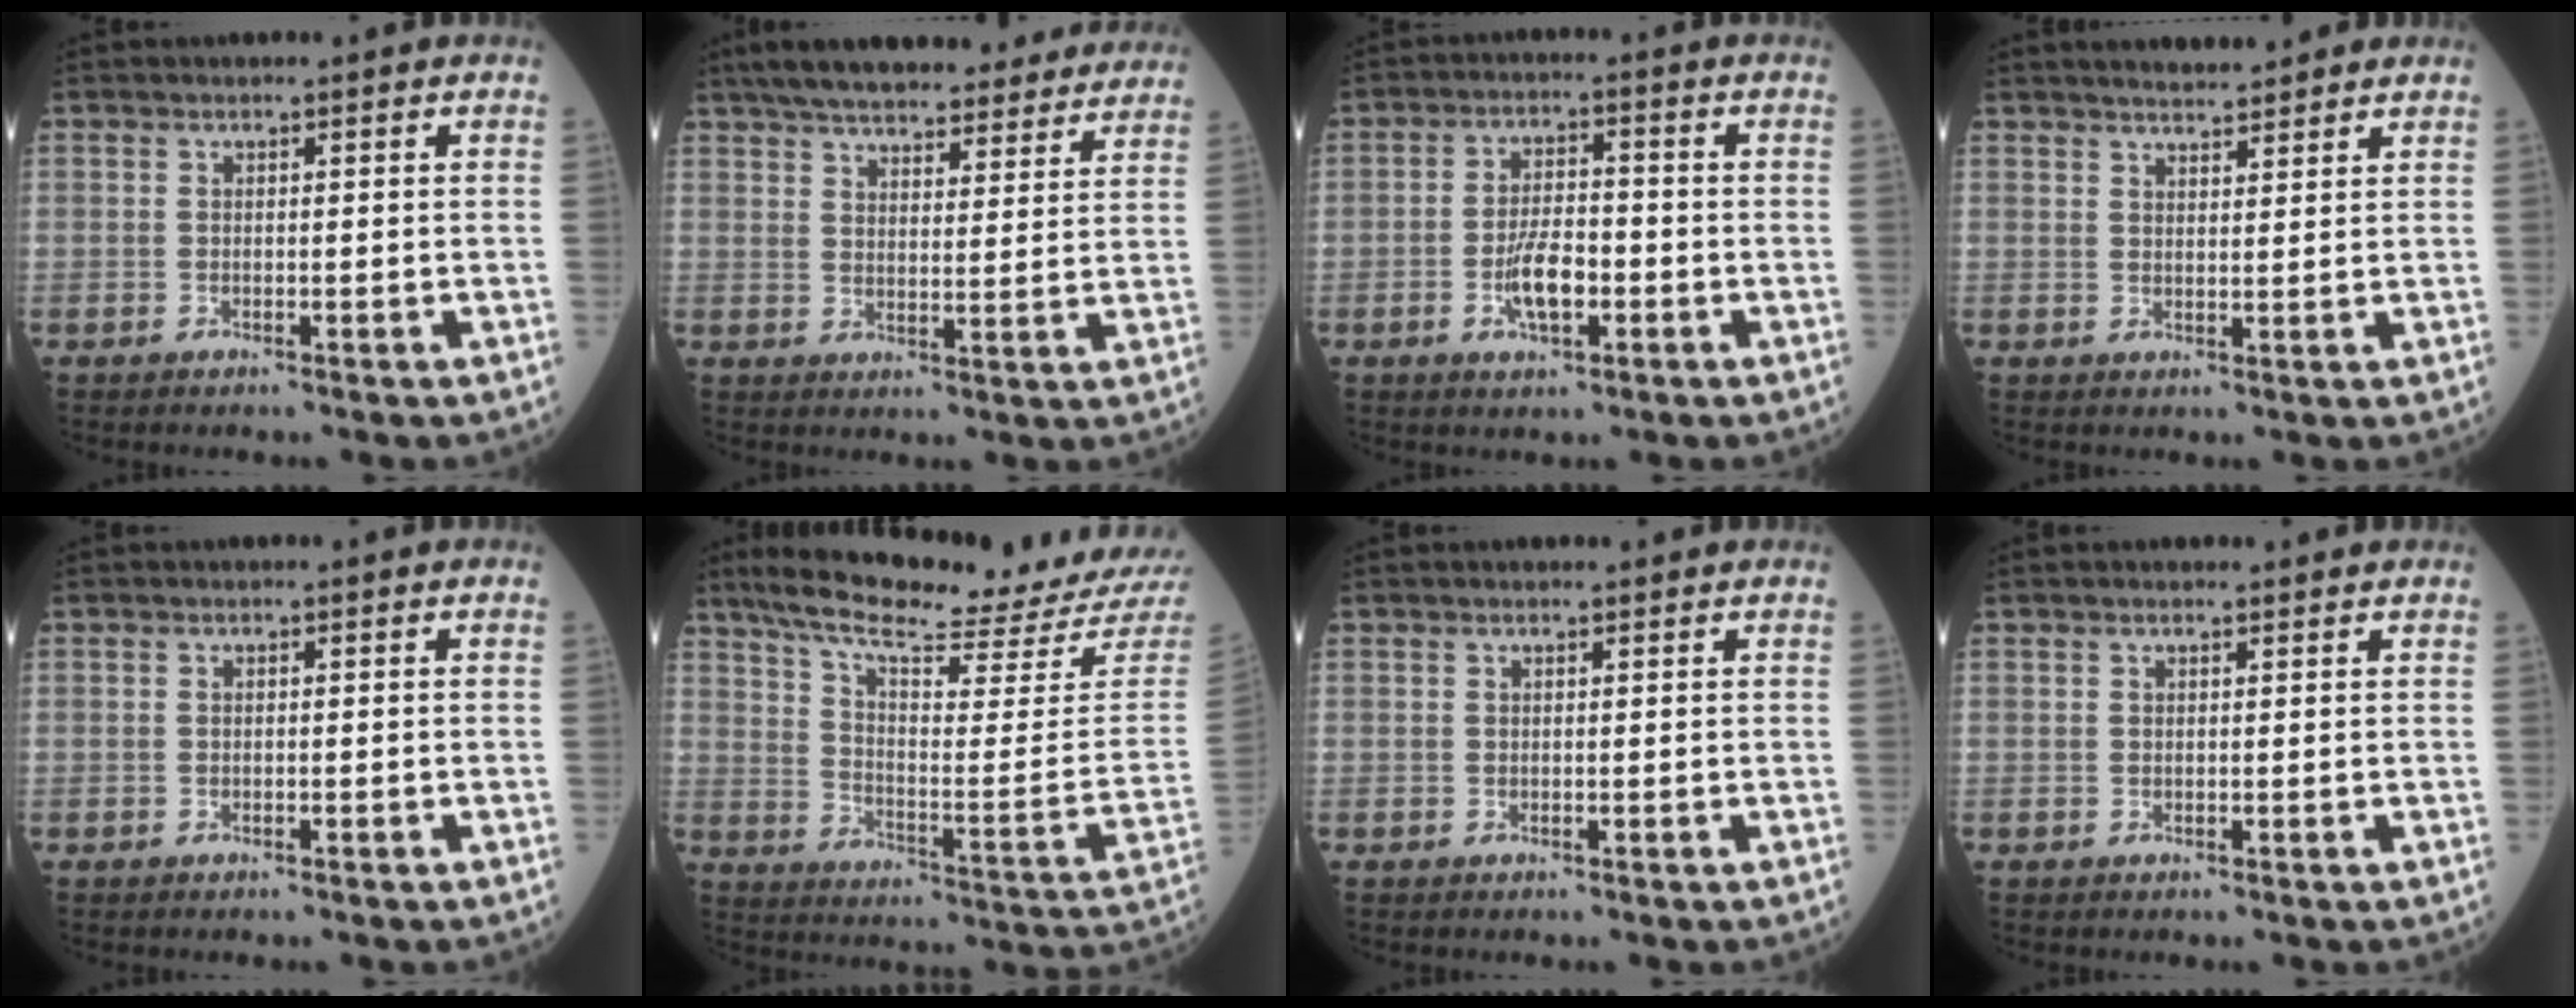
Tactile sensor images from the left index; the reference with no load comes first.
{"total": 24.3, "force": [21.3, 5.6, 10.2], "torque": [-0.157, 0.026, 0.278]}
{"total": 5.7, "force": [-2.1, 2.1, 4.8], "torque": [-0.097, 0.000, -0.038]}
{"total": 6.1, "force": [5.5, 1.2, 2.2], "torque": [-0.033, 0.017, 0.078]}
{"total": 0.0}
{"total": 23.1, "force": [20.3, 0.5, 11.0], "torque": [-0.181, -0.067, 0.280]}
{"total": 1.2, "force": [1.1, 0.1, 0.3], "torque": [-0.007, 0.007, 0.014]}
{"total": 2.0, "force": [1.8, 0.3, 0.7], "torque": [-0.010, 0.011, 0.021]}